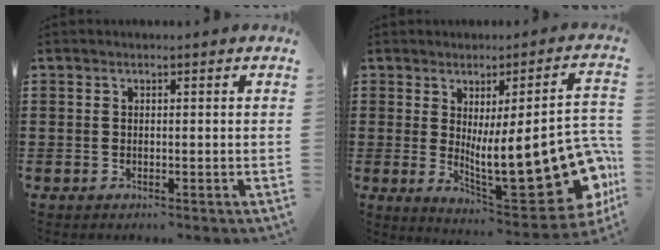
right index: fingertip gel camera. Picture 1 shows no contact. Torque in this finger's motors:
{"motor_torque": [2.14, 0.00, 1.05, 0.21]}